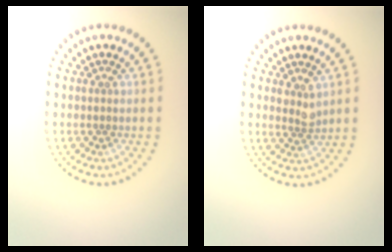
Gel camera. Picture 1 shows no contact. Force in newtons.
{"total": 1.5, "press": 1.2, "slide": 0.9}